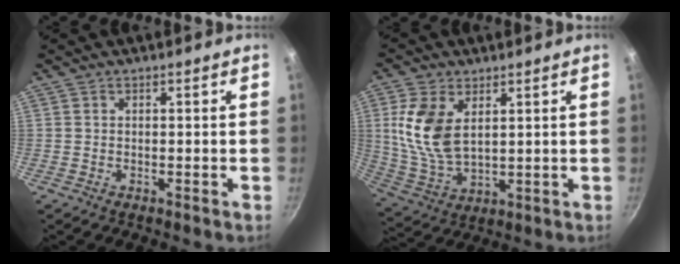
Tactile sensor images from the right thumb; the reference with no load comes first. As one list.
[{"total": 12.1, "force": [3.4, 7.0, 9.3], "torque": [-0.186, -0.018, 0.077]}]